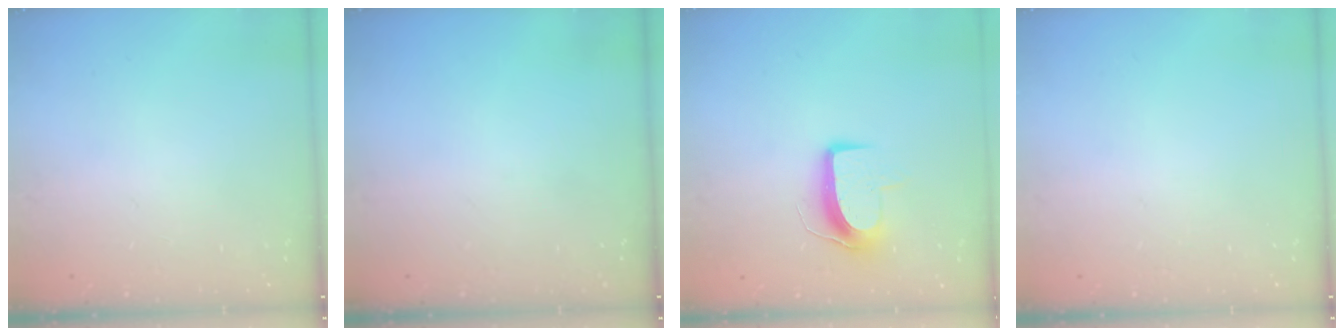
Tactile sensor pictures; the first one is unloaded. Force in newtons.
{"total": 0.0}
{"total": 9.3, "press": 9.3, "slide": 0.6}
{"total": 0.0}